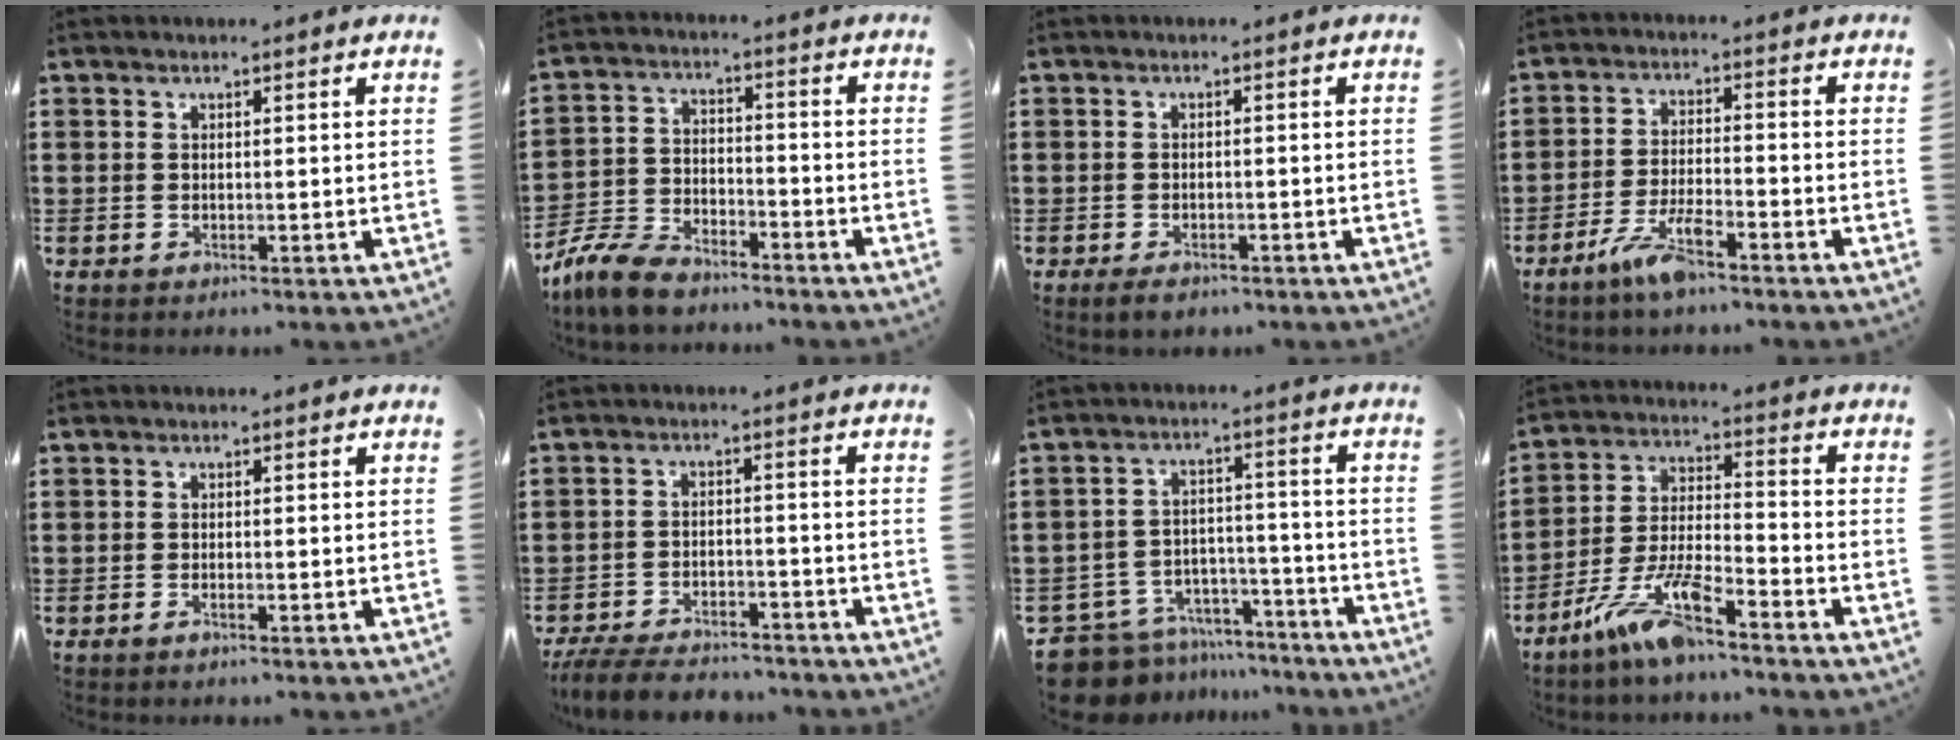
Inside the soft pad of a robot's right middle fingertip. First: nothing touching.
{"total": 8.2, "force": [-7.5, 2.3, 2.5], "torque": [-0.071, 0.014, -0.153]}
{"total": 1.8, "force": [-1.4, 0.8, 0.7], "torque": [-0.016, 0.000, -0.028]}
{"total": 5.9, "force": [-4.1, 1.2, 4.1], "torque": [-0.092, -0.001, -0.079]}
{"total": 0.6, "force": [-0.5, 0.1, 0.4], "torque": [-0.010, -0.003, -0.008]}
{"total": 6.0, "force": [-5.7, 1.1, 1.4], "torque": [-0.036, 0.003, -0.116]}
{"total": 9.3, "force": [-8.7, 3.0, 1.3], "torque": [-0.041, 0.023, -0.174]}
{"total": 10.0, "force": [-7.5, 1.6, 6.4], "torque": [-0.144, -0.001, -0.146]}